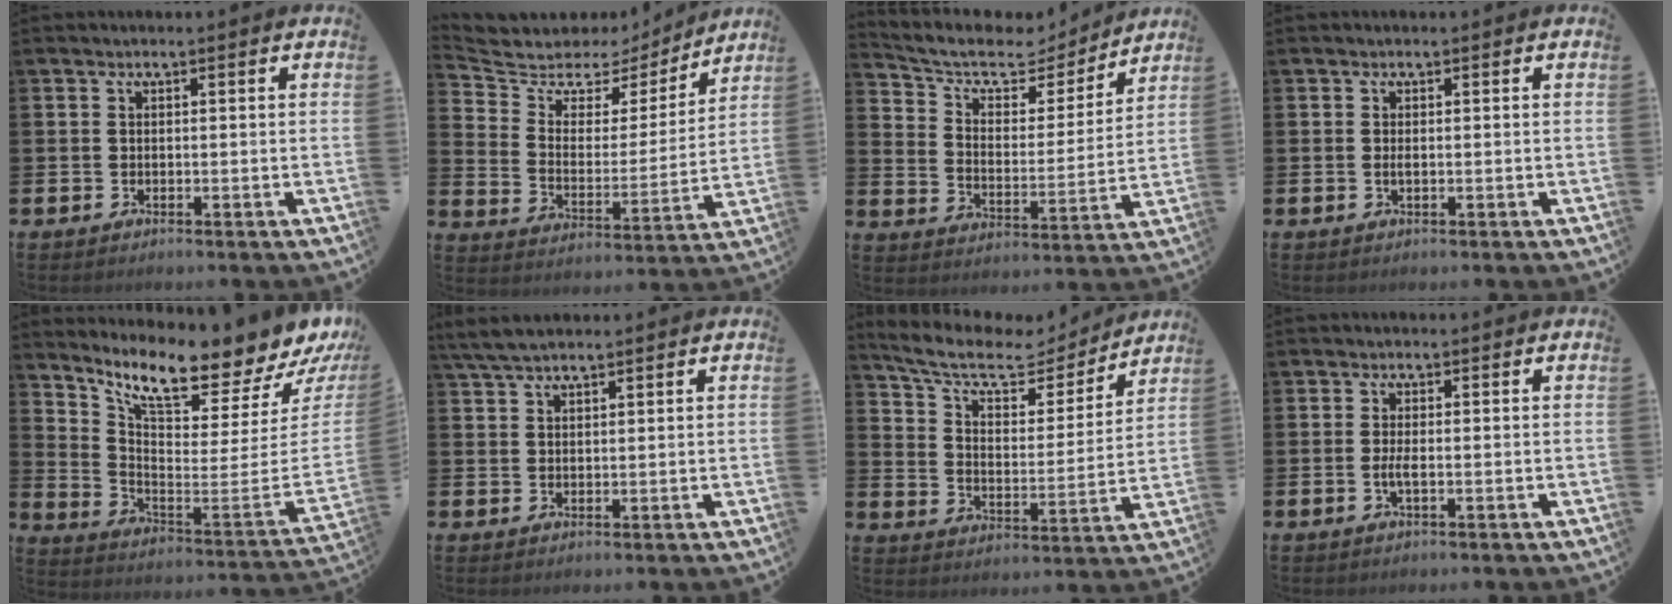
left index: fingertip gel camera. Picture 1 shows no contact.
{"total": 6.0, "force": [5.0, 3.2, 1.1], "torque": [-0.060, -0.040, 0.081]}
{"total": 7.9, "force": [6.7, 3.3, 2.6], "torque": [-0.075, -0.048, 0.109]}
{"total": 0.7, "force": [0.0, 0.2, 0.7], "torque": [-0.010, 0.000, -0.002]}
{"total": 9.0, "force": [8.1, 1.1, 3.6], "torque": [-0.092, -0.092, 0.129]}
{"total": 3.7, "force": [3.2, 0.9, 1.6], "torque": [-0.034, -0.006, 0.059]}
{"total": 8.8, "force": [7.0, 3.5, 4.0], "torque": [-0.099, -0.046, 0.114]}
{"total": 1.7, "force": [-0.4, 0.4, 1.6], "torque": [-0.035, 0.003, -0.006]}